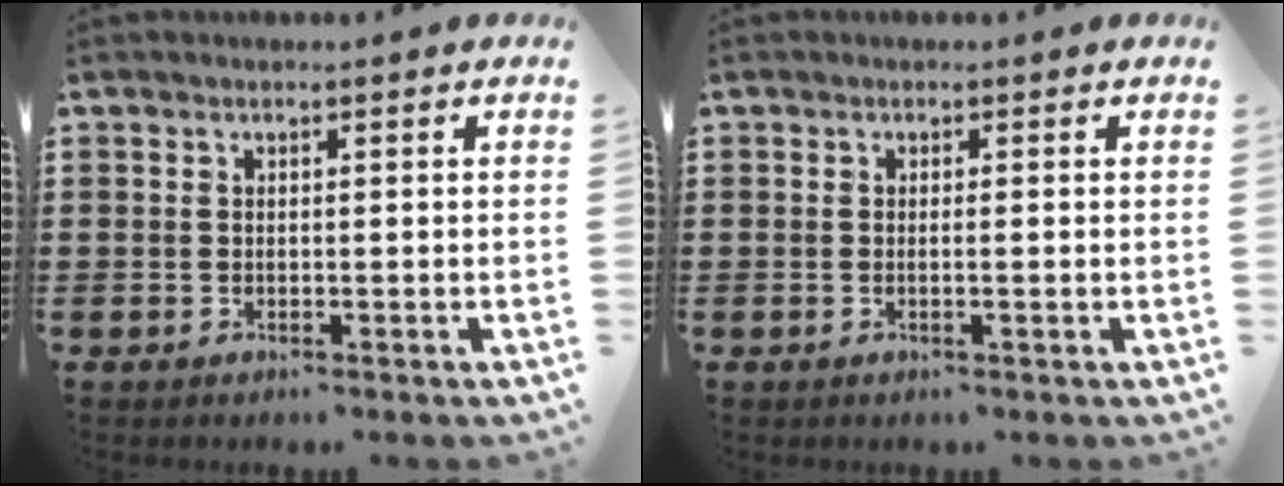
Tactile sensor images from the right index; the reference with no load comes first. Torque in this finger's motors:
{"motor_torque": [-0.29, 0.37, 0.00, 0.00]}